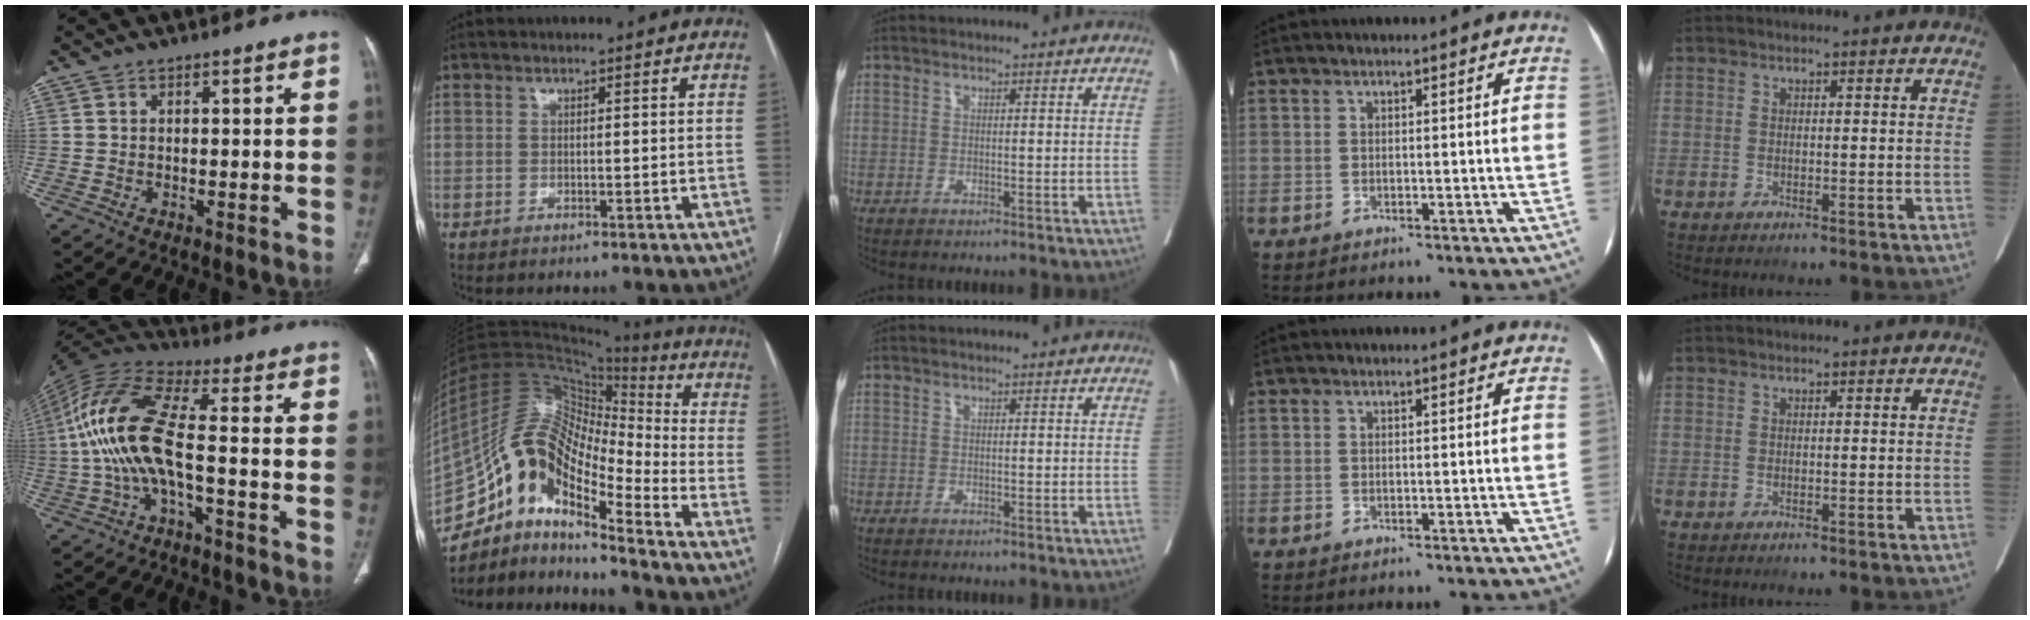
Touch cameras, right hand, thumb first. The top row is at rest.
{"thumb": {"total": 14.8, "force": [-2.5, 4.9, 13.7], "torque": [-0.300, 0.046, -0.055]}, "index": {"total": 17.6, "force": [-11.0, 5.6, 12.5], "torque": [-0.233, 0.042, -0.193]}}